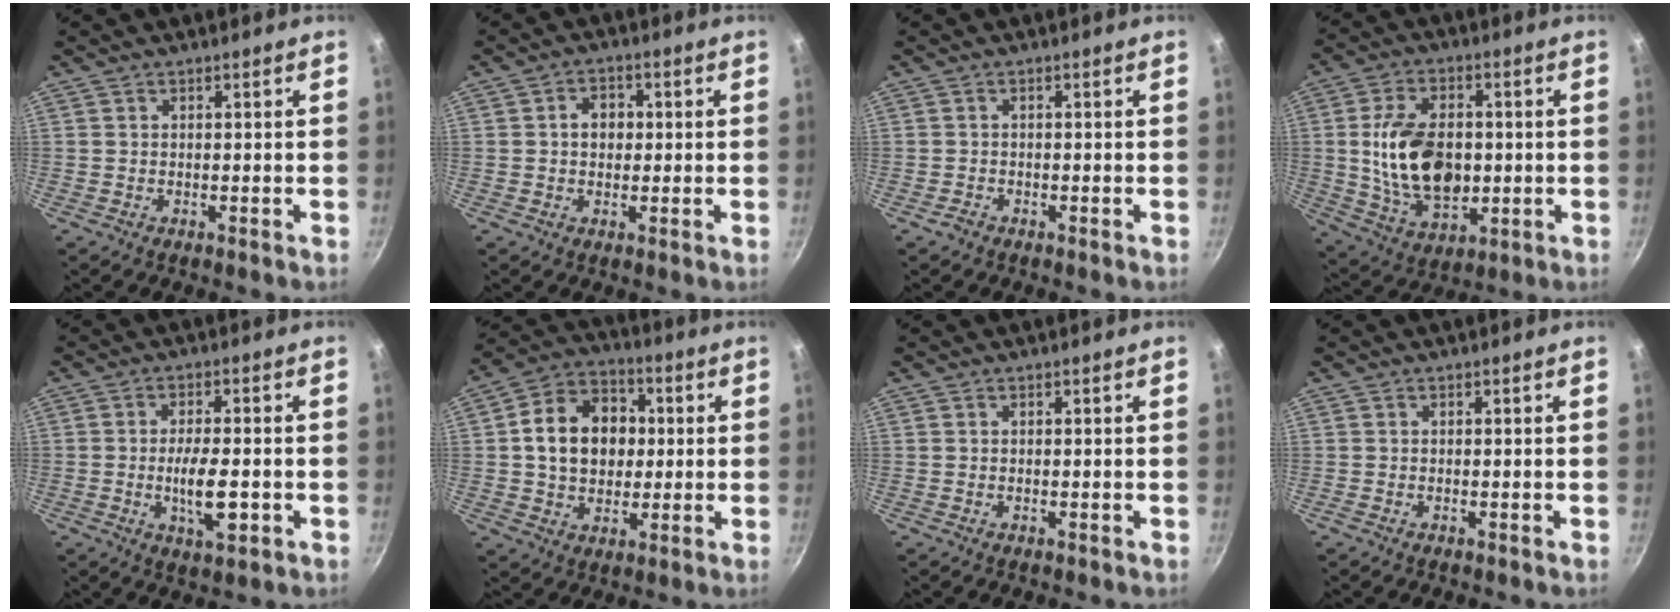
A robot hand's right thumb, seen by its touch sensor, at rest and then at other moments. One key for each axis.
{"total": 4.5, "fx": 0.4, "fy": 3.6, "fz": 2.7, "tx": -0.018, "ty": 0.010, "tz": 0.001}
{"total": 1.3, "fx": -1.0, "fy": 0.7, "fz": 0.2, "tx": -0.008, "ty": 0.009, "tz": -0.019}
{"total": 16.5, "fx": 0.0, "fy": 10.4, "fz": 12.7, "tx": -0.209, "ty": 0.000, "tz": 0.007}
{"total": 8.0, "fx": -2.0, "fy": 2.9, "fz": 7.2, "tx": -0.117, "ty": 0.004, "tz": -0.030}
{"total": 14.9, "fx": 1.5, "fy": 11.6, "fz": 9.1, "tx": -0.122, "ty": 0.023, "tz": 0.015}
{"total": 0.0}
{"total": 0.0}